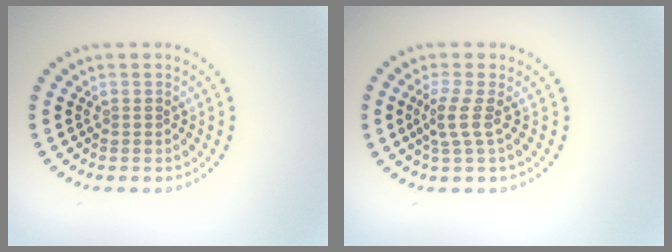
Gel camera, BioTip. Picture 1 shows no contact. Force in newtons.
{"total": 2.1, "press": 1.5, "slide": 1.5}